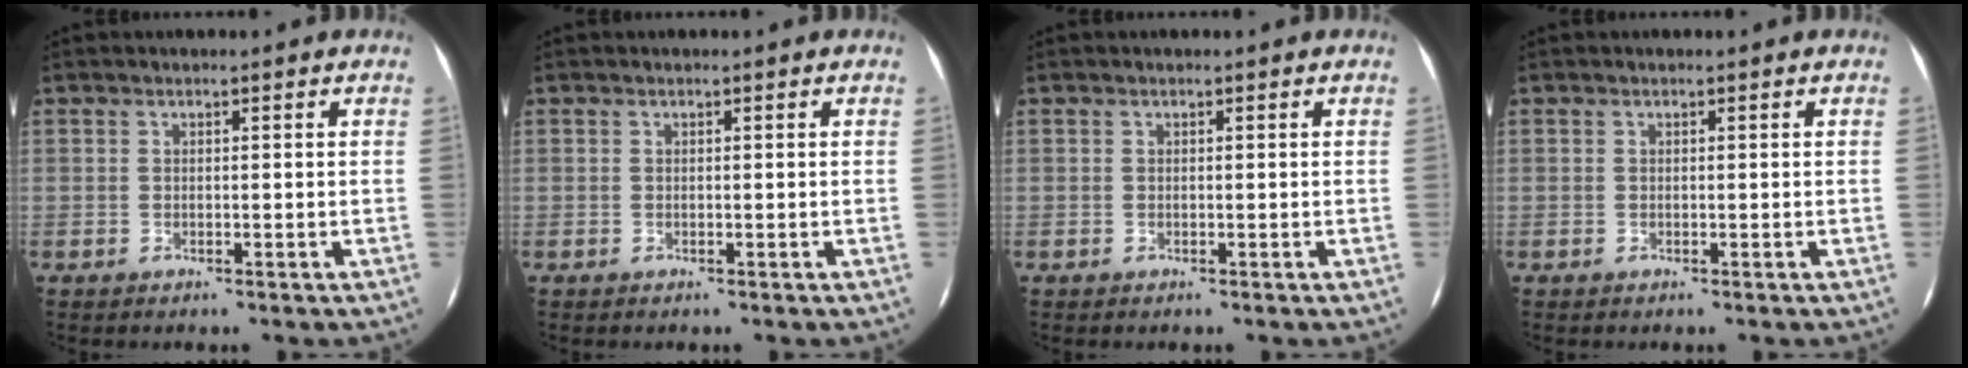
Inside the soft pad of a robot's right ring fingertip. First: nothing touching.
{"total": 0.0}
{"total": 0.0}
{"total": 0.0}